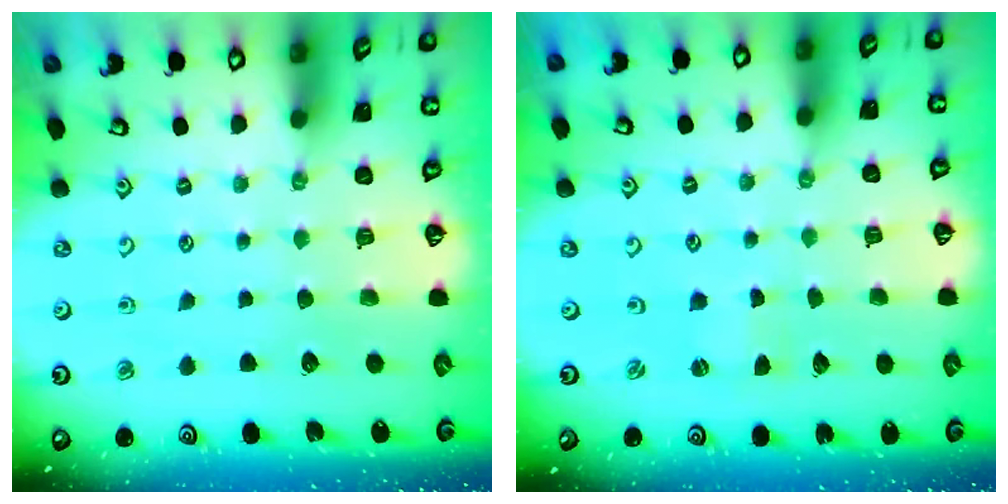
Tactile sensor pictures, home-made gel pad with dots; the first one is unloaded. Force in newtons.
{"total": 0.0}